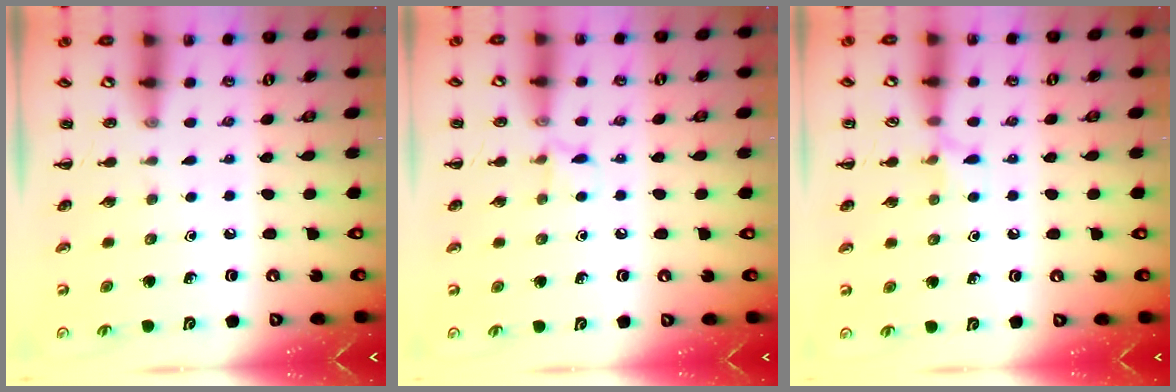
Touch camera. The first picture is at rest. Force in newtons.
{"total": 4.6, "press": 4.4, "slide": 1.4}
{"total": 5.5, "press": 5.1, "slide": 2.1}